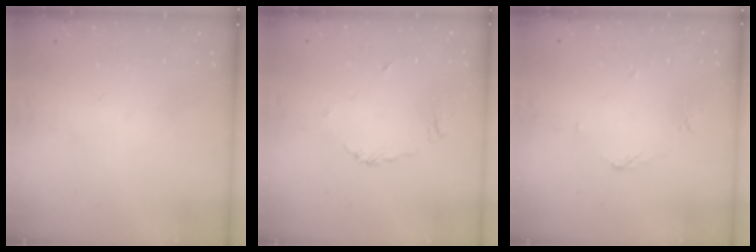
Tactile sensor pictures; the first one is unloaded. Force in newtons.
{"total": 6.9, "press": 6.9, "slide": 0.1}
{"total": 3.7, "press": 3.7, "slide": 0.5}